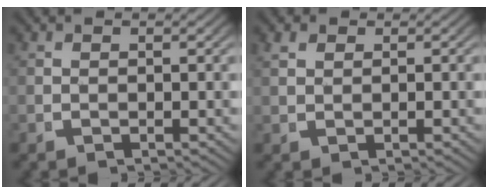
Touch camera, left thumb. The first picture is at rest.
{"total": 1.3, "force": [1.0, 0.7, 0.5], "torque": [-0.007, -0.001, 0.025]}